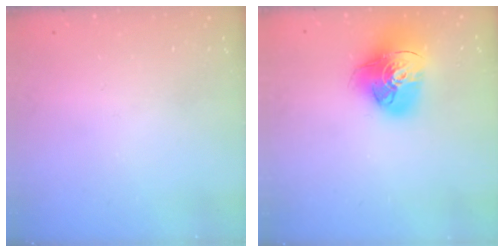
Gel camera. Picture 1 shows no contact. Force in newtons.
{"total": 18.3, "press": 18.2, "slide": 2.0}